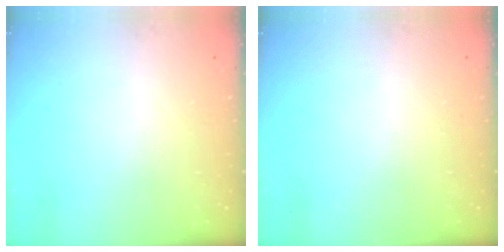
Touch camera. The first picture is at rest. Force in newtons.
{"total": 0.0}